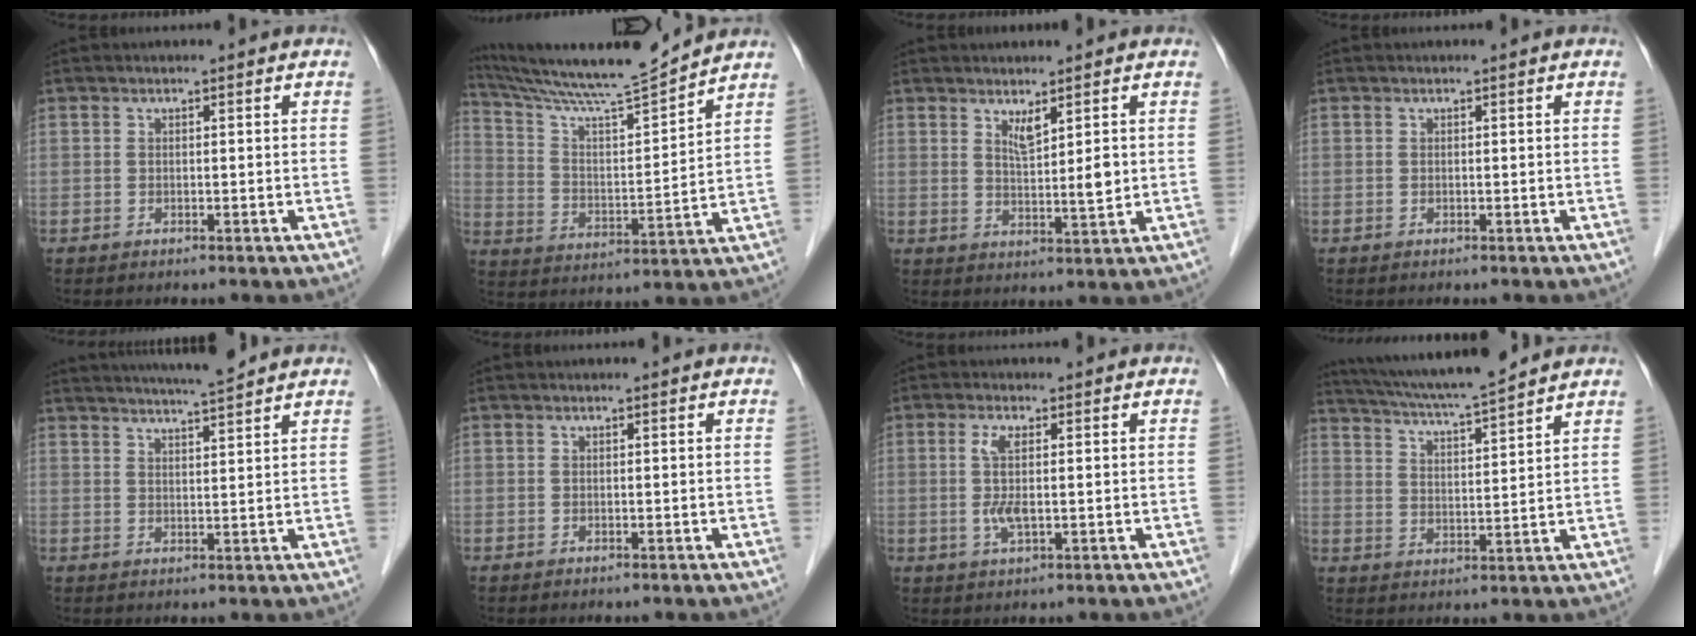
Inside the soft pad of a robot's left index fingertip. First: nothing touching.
{"total": 14.2, "force": [13.3, -1.2, 4.9], "torque": [-0.098, -0.006, 0.229]}
{"total": 4.1, "force": [1.6, 0.5, 3.8], "torque": [-0.062, -0.011, 0.030]}
{"total": 0.0}
{"total": 7.7, "force": [6.9, -0.6, 3.2], "torque": [-0.059, 0.010, 0.101]}
{"total": 0.0}
{"total": 3.9, "force": [0.1, 0.8, 3.8], "torque": [-0.085, -0.002, 0.002]}
{"total": 13.3, "force": [11.9, 0.1, 5.9], "torque": [-0.110, 0.018, 0.190]}